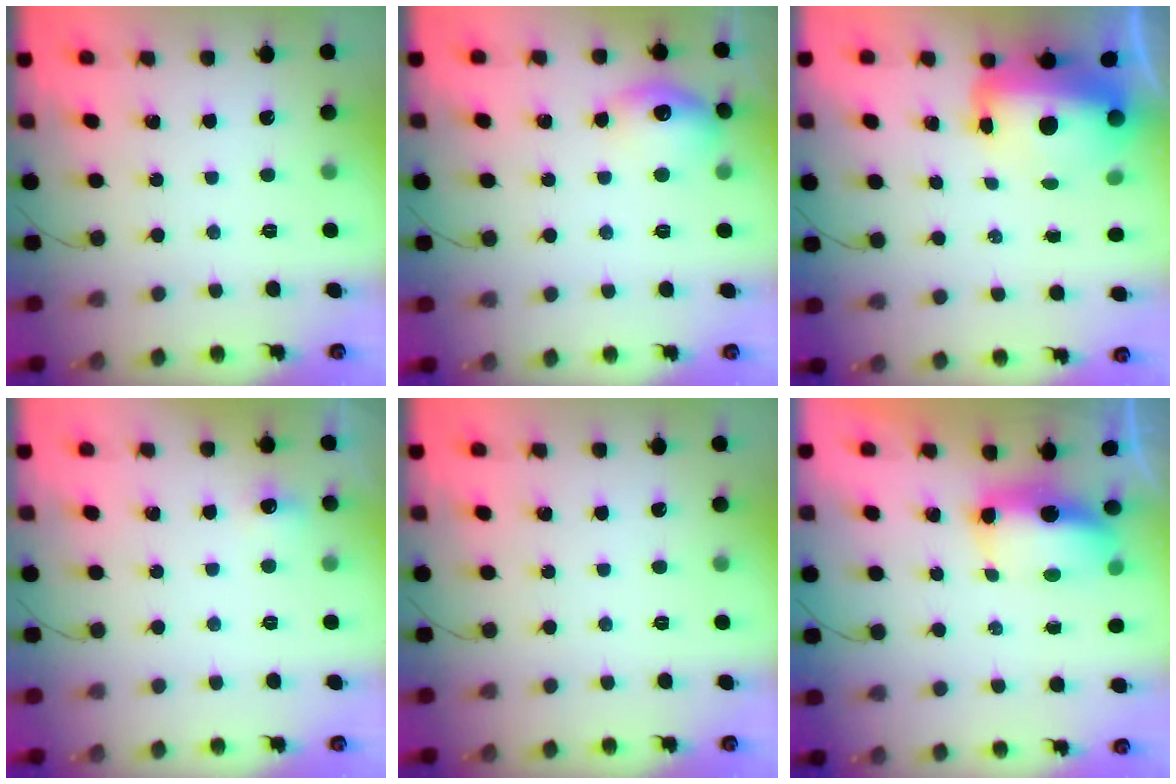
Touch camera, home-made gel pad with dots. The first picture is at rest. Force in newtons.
{"total": 11.8, "press": 11.8, "slide": 0.6}
{"total": 12.5, "press": 12.2, "slide": 2.9}
{"total": 4.2, "press": 3.7, "slide": 1.9}
{"total": 0.0}
{"total": 9.1, "press": 8.0, "slide": 4.3}